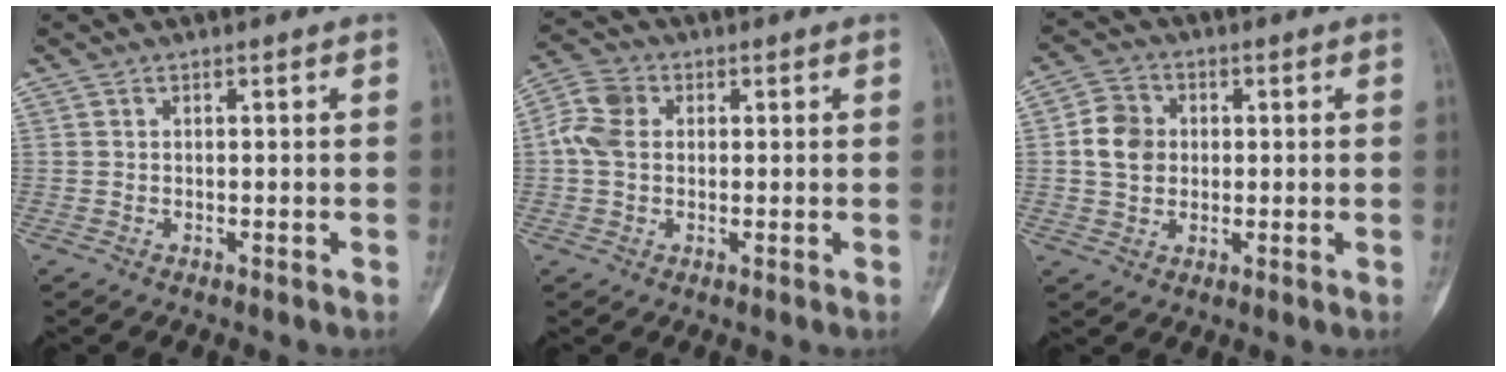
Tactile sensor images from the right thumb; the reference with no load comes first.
{"total": 6.5, "force": [0.6, 4.8, 4.3], "torque": [-0.098, 0.019, 0.006]}
{"total": 6.9, "force": [0.5, 5.8, 3.7], "torque": [-0.048, 0.008, 0.003]}